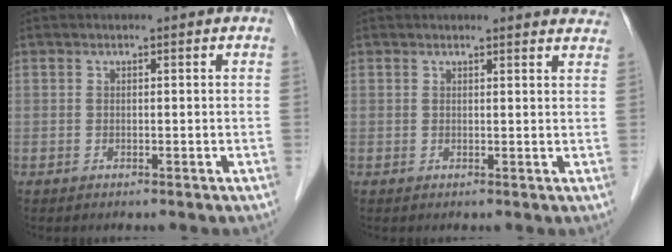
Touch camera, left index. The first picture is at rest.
{"total": 5.8, "force": [5.7, 1.1, 0.6], "torque": [0.016, -0.012, 0.033]}